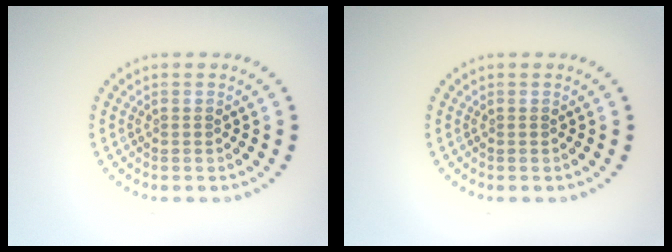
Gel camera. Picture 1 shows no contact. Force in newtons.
{"total": 0.0}